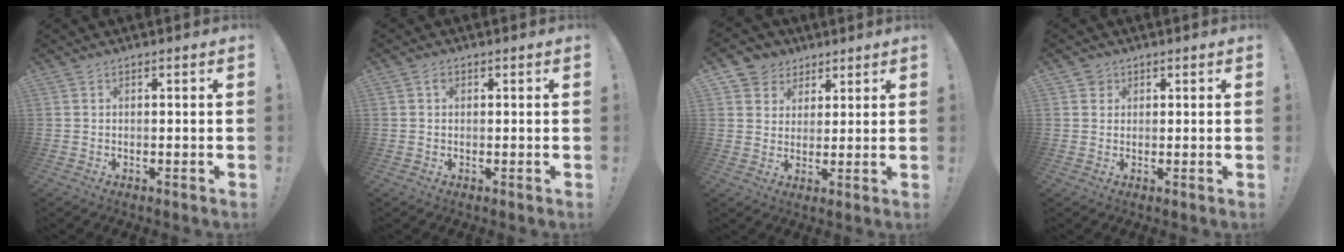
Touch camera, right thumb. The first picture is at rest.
{"total": 1.0, "force": [0.5, 0.8, 0.4], "torque": [0.000, 0.002, 0.006]}
{"total": 6.2, "force": [2.9, 5.5, 0.6], "torque": [-0.007, -0.023, 0.059]}
{"total": 2.4, "force": [1.3, 2.0, 0.5], "torque": [-0.001, -0.006, 0.021]}